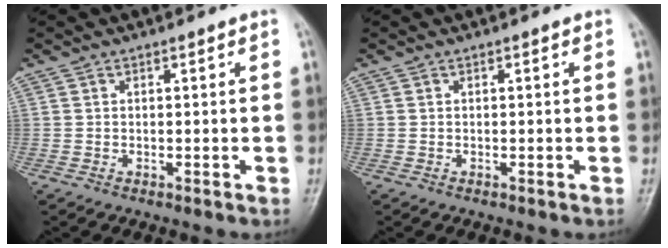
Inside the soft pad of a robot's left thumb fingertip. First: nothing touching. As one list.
[{"total": 0.0}]